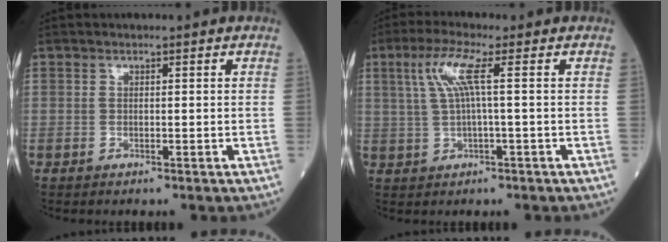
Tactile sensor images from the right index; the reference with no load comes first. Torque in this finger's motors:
{"motor_torque": [0.13, 0.01, 0.38, 0.12]}